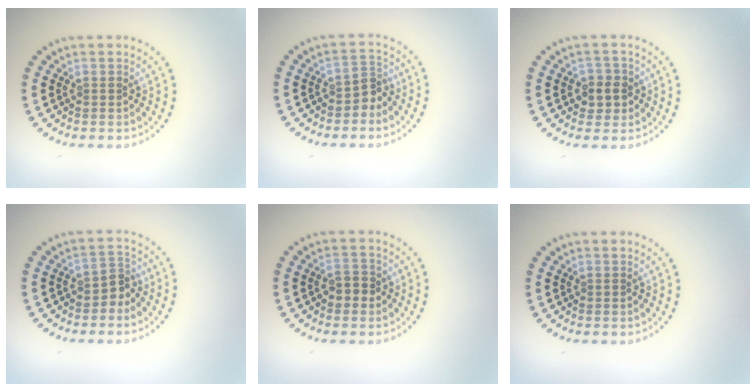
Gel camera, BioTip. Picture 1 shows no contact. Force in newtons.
{"total": 2.1, "press": 1.6, "slide": 1.3}
{"total": 2.3, "press": 2.1, "slide": 1.0}
{"total": 1.9, "press": 1.5, "slide": 1.2}
{"total": 1.9, "press": 1.8, "slide": 0.5}
{"total": 0.0}